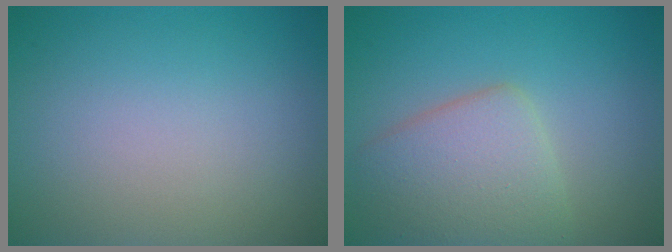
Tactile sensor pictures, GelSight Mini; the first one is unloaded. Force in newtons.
{"total": 4.8, "press": 4.8, "slide": 0.2}